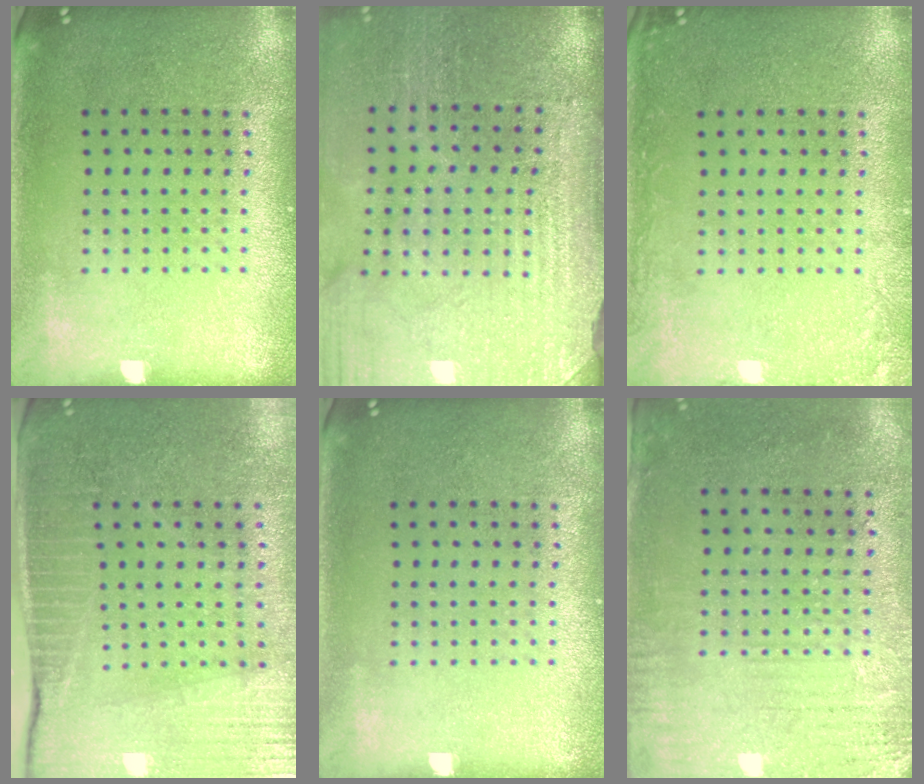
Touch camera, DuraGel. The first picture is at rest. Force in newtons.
{"total": 4.4, "press": 3.9, "slide": 2.2}
{"total": 1.7, "press": 1.7, "slide": 0.3}
{"total": 3.6, "press": 3.3, "slide": 1.5}
{"total": 0.0}
{"total": 3.2, "press": 2.5, "slide": 1.9}